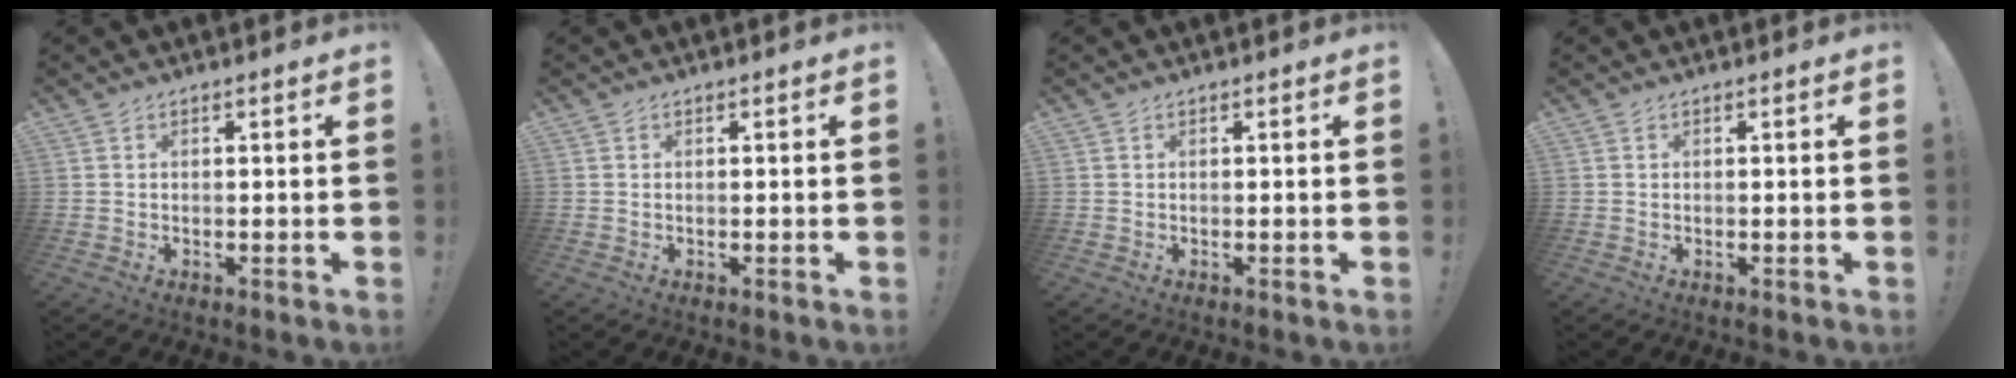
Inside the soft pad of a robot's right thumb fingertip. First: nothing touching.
{"total": 0.0}
{"total": 0.0}
{"total": 0.0}